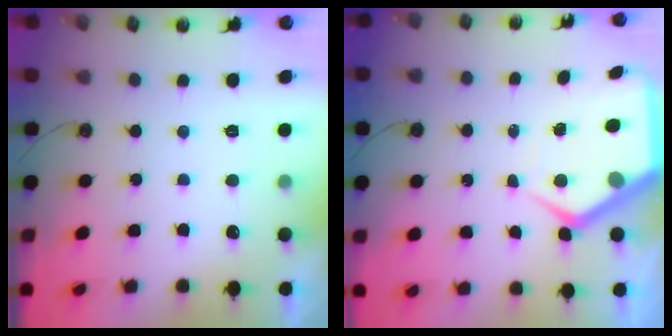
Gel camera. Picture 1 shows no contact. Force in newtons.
{"total": 7.3, "press": 7.2, "slide": 0.7}